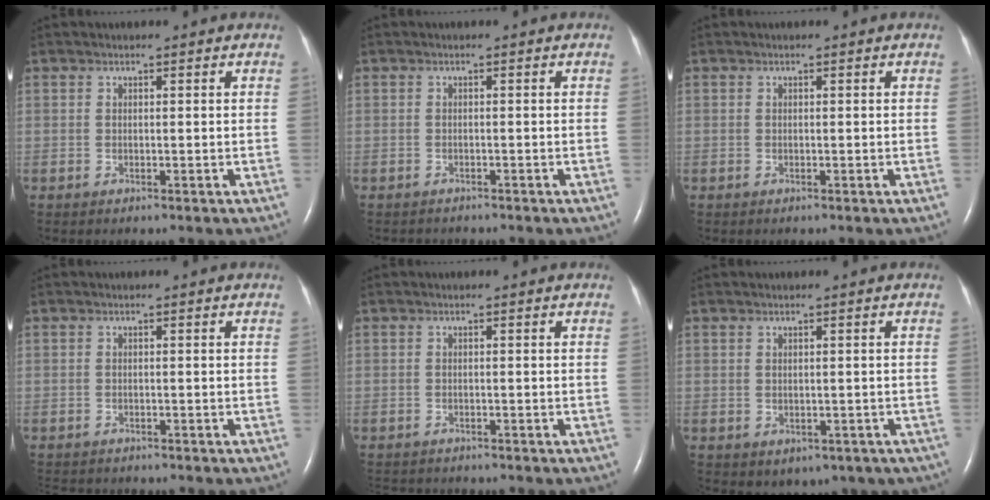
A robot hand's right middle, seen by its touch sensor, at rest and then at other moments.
{"total": 2.0, "force": [-1.9, 0.7, 0.2], "torque": [-0.009, -0.005, -0.024]}
{"total": 0.0}
{"total": 4.2, "force": [-3.9, 1.4, 1.1], "torque": [-0.016, -0.006, -0.055]}
{"total": 4.0, "force": [-3.7, 1.1, 0.8], "torque": [-0.011, -0.007, -0.054]}
{"total": 4.7, "force": [-2.5, 3.3, 2.0], "torque": [-0.020, 0.010, -0.018]}